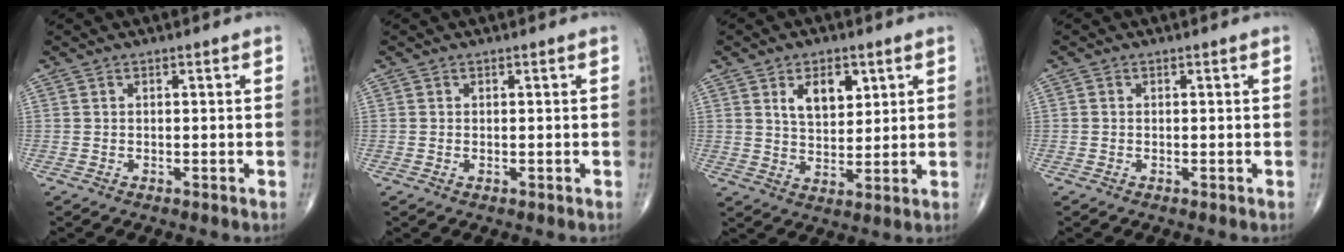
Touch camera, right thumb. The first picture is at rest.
{"total": 0.0}
{"total": 7.7, "force": [3.3, 4.4, 5.4], "torque": [-0.067, -0.022, 0.060]}
{"total": 0.0}